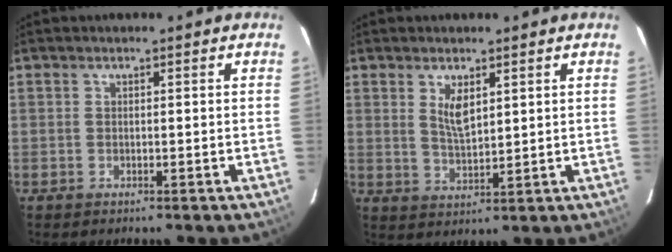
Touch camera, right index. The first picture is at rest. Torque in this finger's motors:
{"motor_torque": [0.53, 0.20, 0.21, 0.07]}